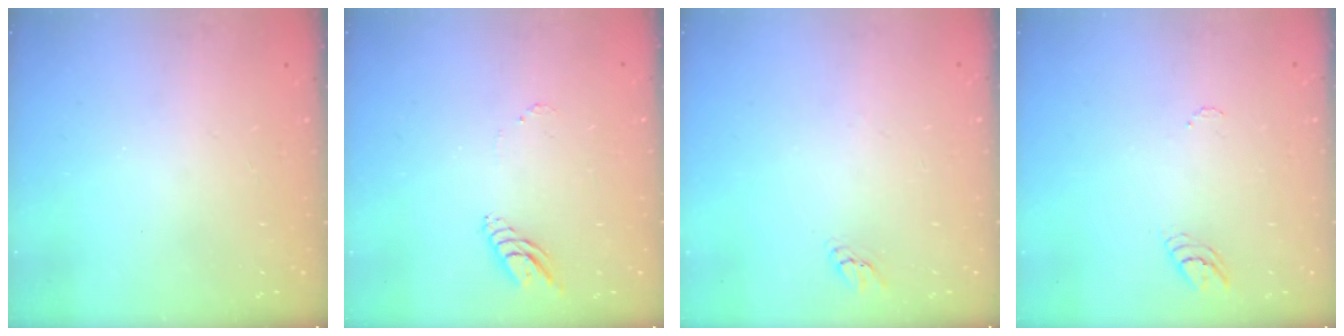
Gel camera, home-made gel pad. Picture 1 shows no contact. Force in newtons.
{"total": 6.2, "press": 6.2, "slide": 0.5}
{"total": 2.2, "press": 2.2, "slide": 0.1}
{"total": 3.7, "press": 3.6, "slide": 0.3}